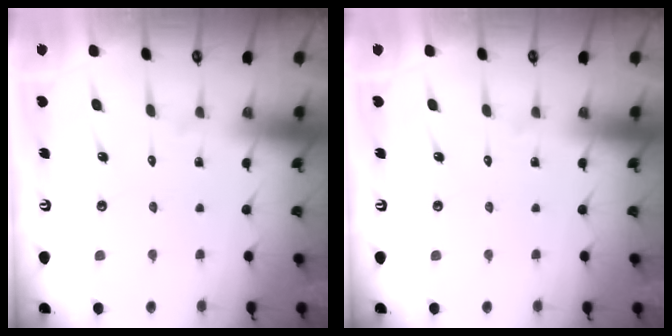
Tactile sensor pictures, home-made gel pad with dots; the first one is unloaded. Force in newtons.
{"total": 0.0}